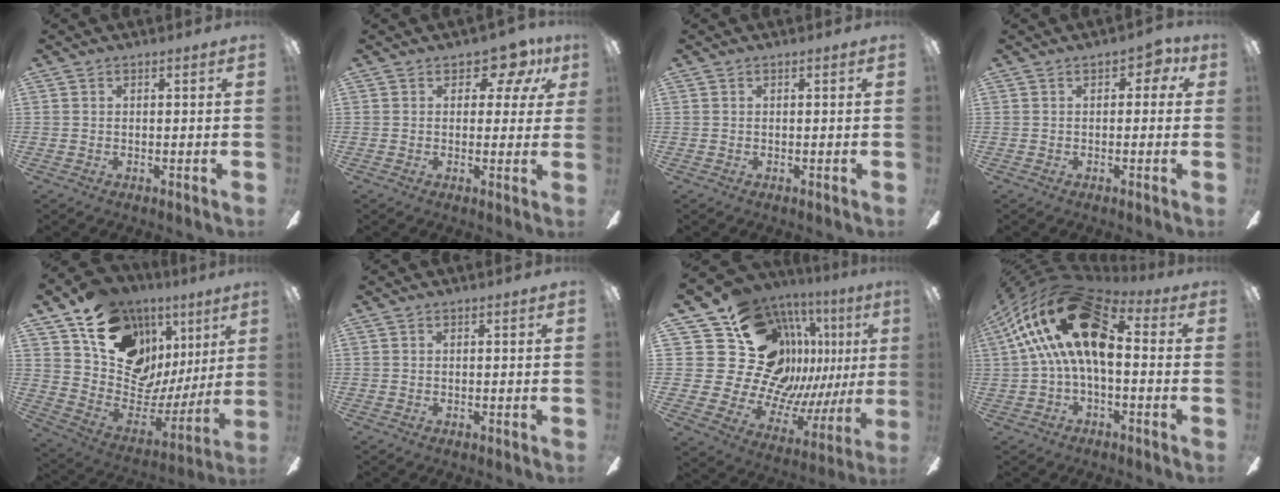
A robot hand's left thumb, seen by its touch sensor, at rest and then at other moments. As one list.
[{"total": 7.1, "force": [4.0, 4.3, 4.0], "torque": [-0.045, -0.020, 0.067]}, {"total": 0.0}, {"total": 3.2, "force": [0.7, 2.3, 2.1], "torque": [-0.027, 0.005, 0.009]}, {"total": 16.9, "force": [10.2, 11.3, 7.5], "torque": [-0.132, -0.074, 0.197]}, {"total": 0.0}, {"total": 26.5, "force": [9.7, 18.9, 15.9], "torque": [-0.295, -0.112, 0.229]}, {"total": 24.0, "force": [7.1, 12.2, 19.4], "torque": [-0.344, -0.016, 0.130]}]